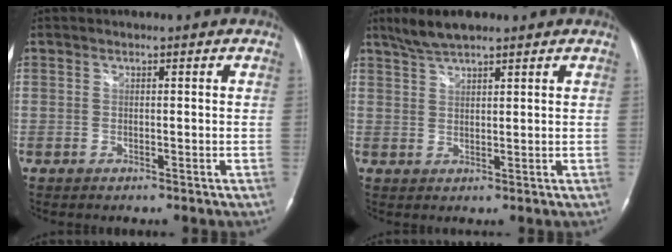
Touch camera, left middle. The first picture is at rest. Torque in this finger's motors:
{"motor_torque": [0.21, -0.08, 0.00, 0.02]}